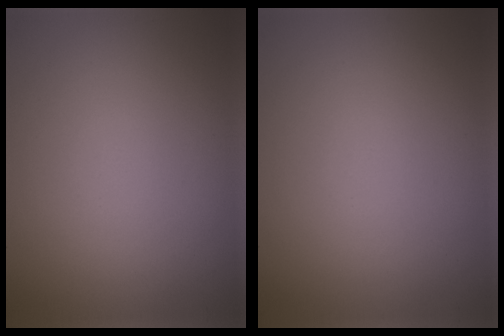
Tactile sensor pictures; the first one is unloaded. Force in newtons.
{"total": 0.0}